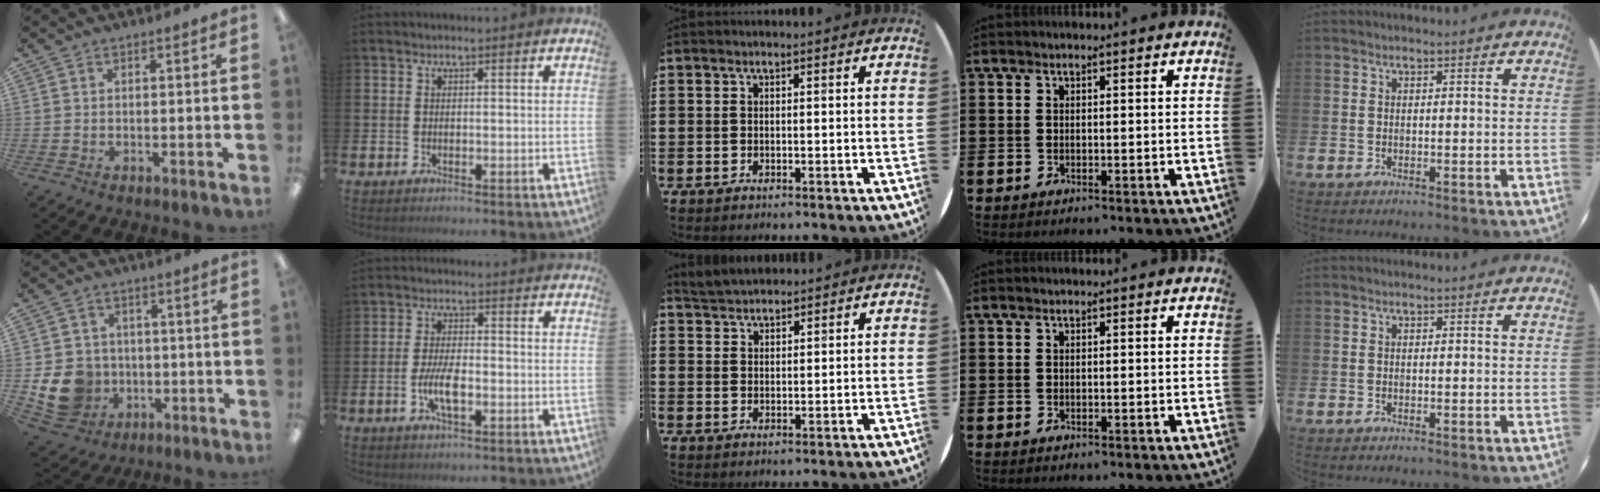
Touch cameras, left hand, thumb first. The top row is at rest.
{"thumb": {"total": 10.9, "force": [-2.2, 9.9, 4.0], "torque": [-0.109, 0.014, -0.031]}, "index": {"total": 4.7, "force": [-1.2, 1.6, 4.2], "torque": [-0.084, -0.001, -0.026]}, "middle": {"total": 3.1, "force": [3.1, 0.5, 0.1], "torque": [-0.008, -0.002, 0.059]}}